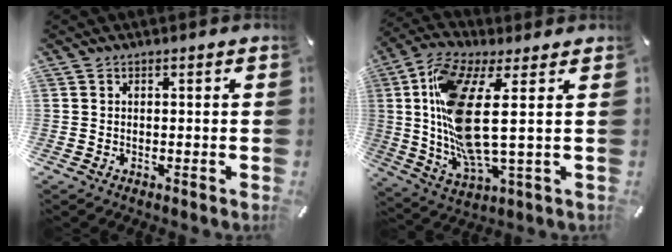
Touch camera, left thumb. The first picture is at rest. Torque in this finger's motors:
{"motor_torque": [2.07, 2.94, 1.60, -1.18, 0.88]}